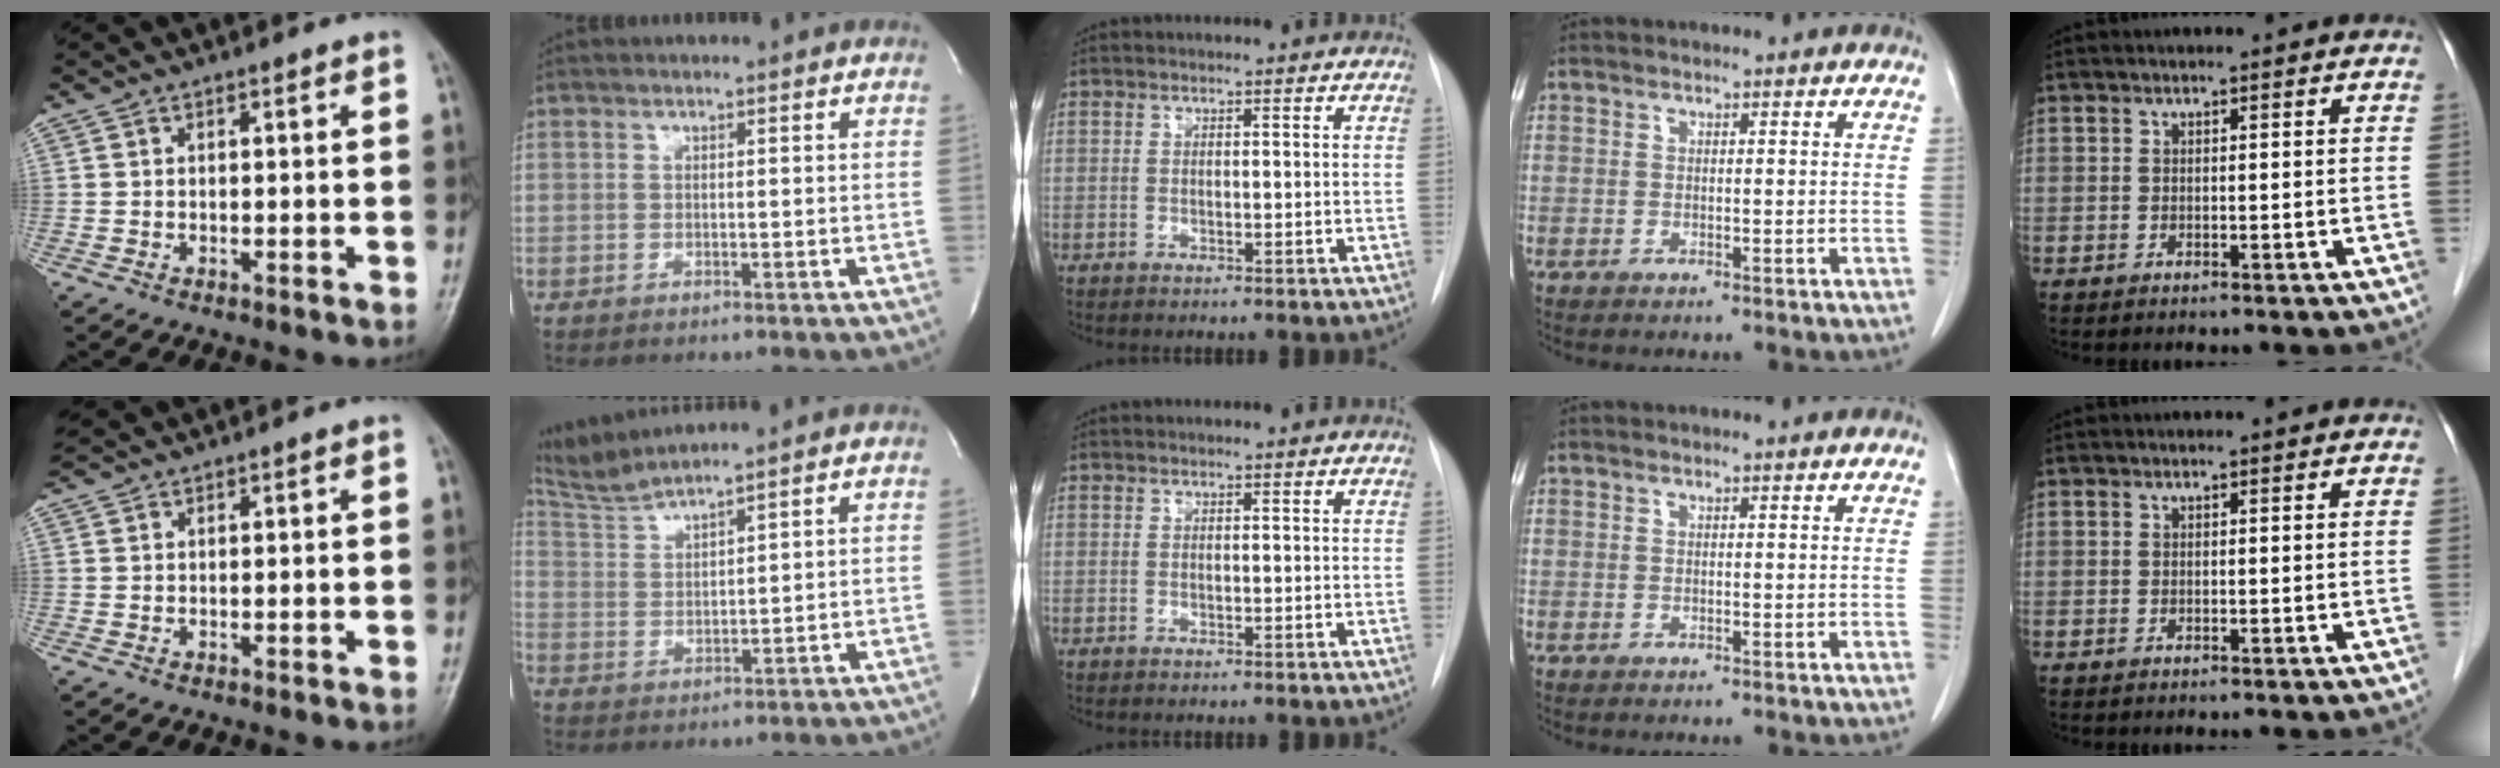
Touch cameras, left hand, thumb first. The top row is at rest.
{"thumb": {"total": 3.1, "force": [3.0, 0.4, 0.8], "torque": [-0.016, 0.018, 0.059]}, "index": {"total": 5.6, "force": [5.3, -1.3, 1.2], "torque": [-0.041, 0.000, 0.117]}}